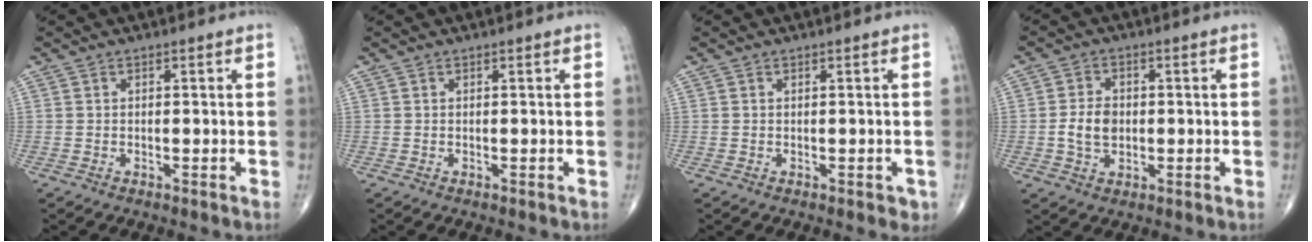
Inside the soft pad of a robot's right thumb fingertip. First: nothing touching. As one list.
[{"total": 0.0}, {"total": 1.2, "force": [-0.3, 0.8, 0.9], "torque": [0.000, 0.001, -0.002]}, {"total": 5.6, "force": [-0.5, 4.0, 3.9], "torque": [-0.066, 0.005, -0.008]}]